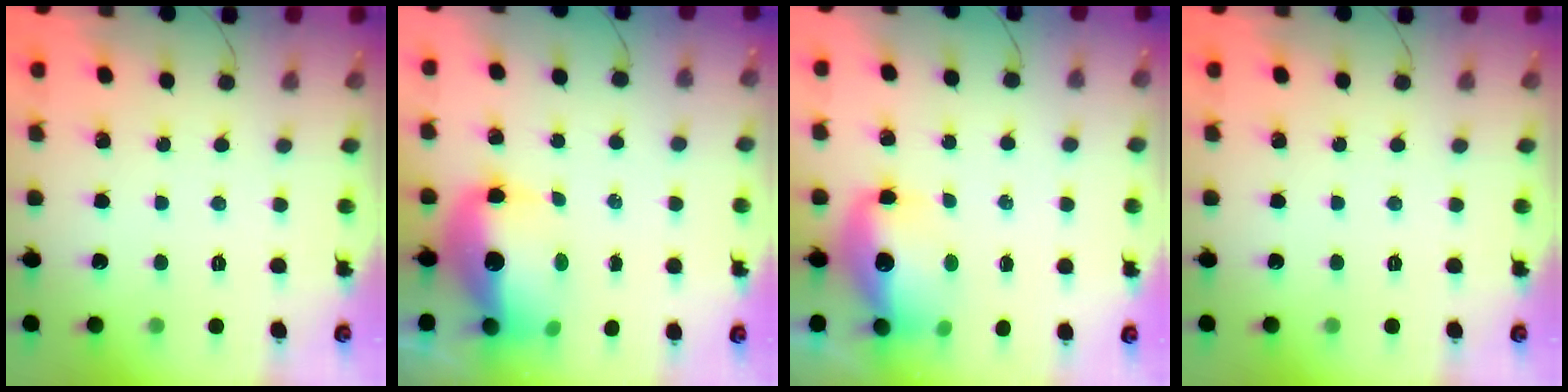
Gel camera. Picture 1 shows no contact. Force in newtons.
{"total": 13.8, "press": 13.4, "slide": 3.2}
{"total": 11.3, "press": 11.0, "slide": 2.5}
{"total": 0.0}